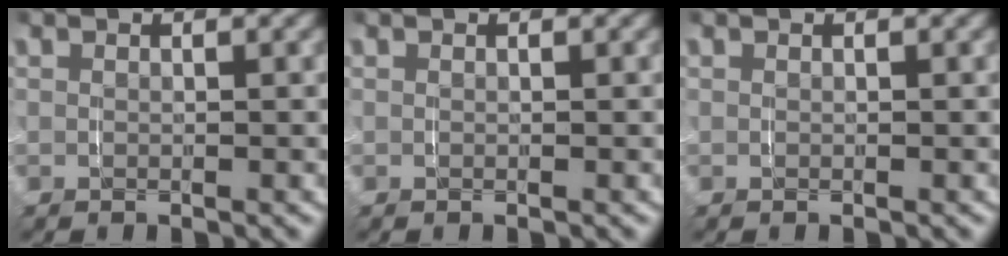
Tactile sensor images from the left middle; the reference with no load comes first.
{"total": 0.0}
{"total": 0.0}